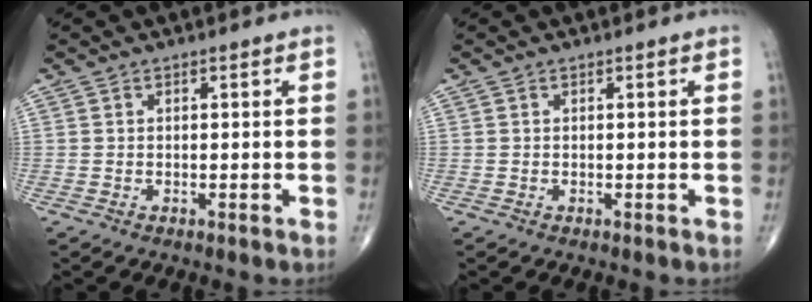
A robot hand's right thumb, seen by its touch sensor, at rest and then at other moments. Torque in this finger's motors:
{"motor_torque": [0.00, 0.00, 0.01, -0.01, 0.00]}